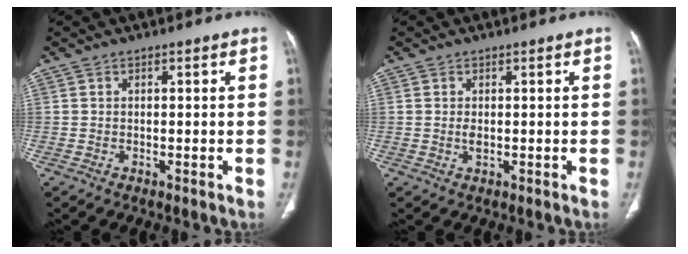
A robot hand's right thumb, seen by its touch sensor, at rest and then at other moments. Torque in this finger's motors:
{"motor_torque": [0.94, 1.08, 0.40, -0.21, 0.08]}